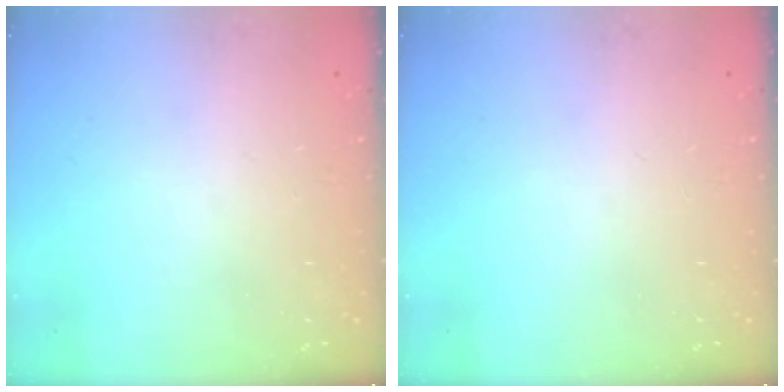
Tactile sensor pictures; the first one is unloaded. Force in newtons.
{"total": 0.0}